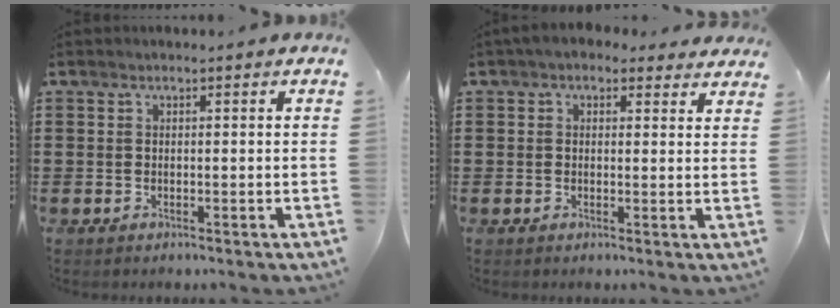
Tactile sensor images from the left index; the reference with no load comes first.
{"total": 2.5, "force": [1.8, 1.5, 0.9], "torque": [-0.017, 0.000, 0.030]}